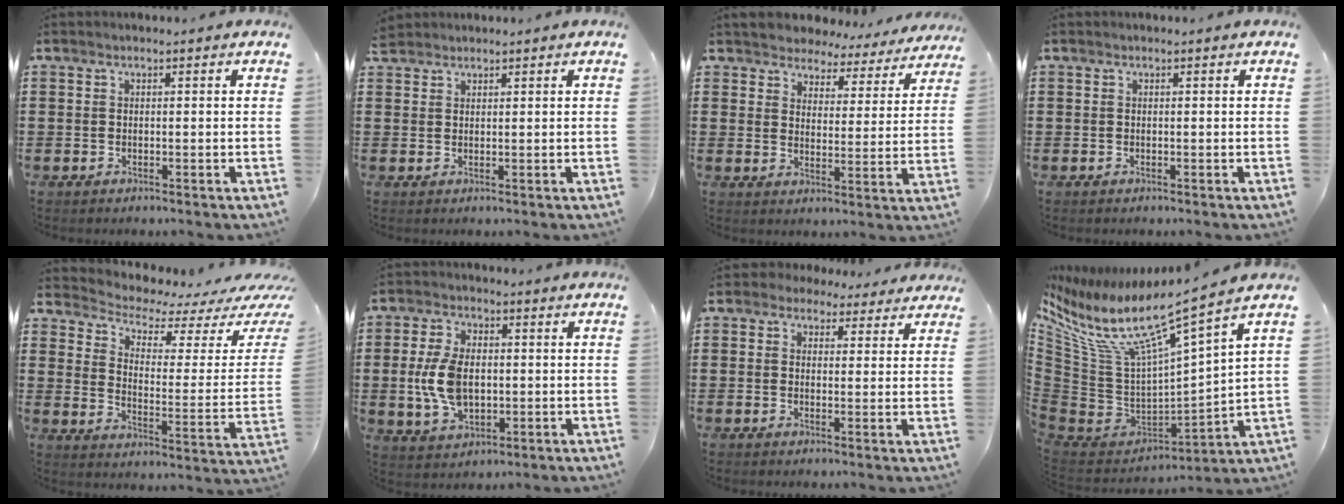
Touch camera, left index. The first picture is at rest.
{"total": 1.8, "force": [1.7, 0.7, 0.1], "torque": [-0.007, 0.003, 0.034]}
{"total": 4.1, "force": [4.0, 1.0, -0.4], "torque": [-0.019, -0.029, 0.065]}
{"total": 0.0}
{"total": 3.6, "force": [3.0, 1.1, 1.6], "torque": [-0.053, -0.029, 0.043]}
{"total": 8.5, "force": [-0.1, 5.3, 6.7], "torque": [-0.166, 0.005, -0.010]}
{"total": 3.0, "force": [2.3, 1.8, 0.7], "torque": [-0.025, 0.004, 0.042]}
{"total": 10.9, "force": [6.7, 2.4, 8.3], "torque": [-0.198, -0.056, 0.101]}